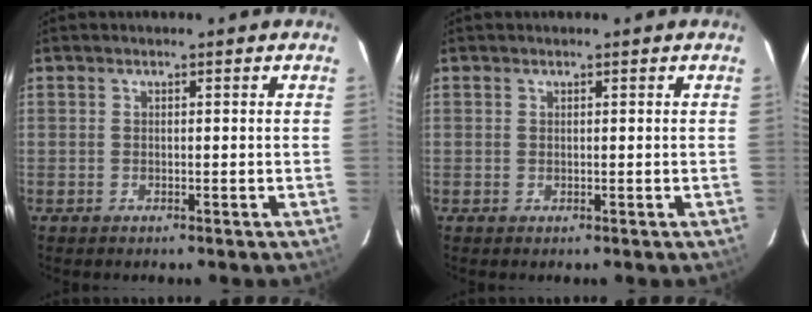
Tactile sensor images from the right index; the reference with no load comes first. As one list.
[{"total": 0.0}]